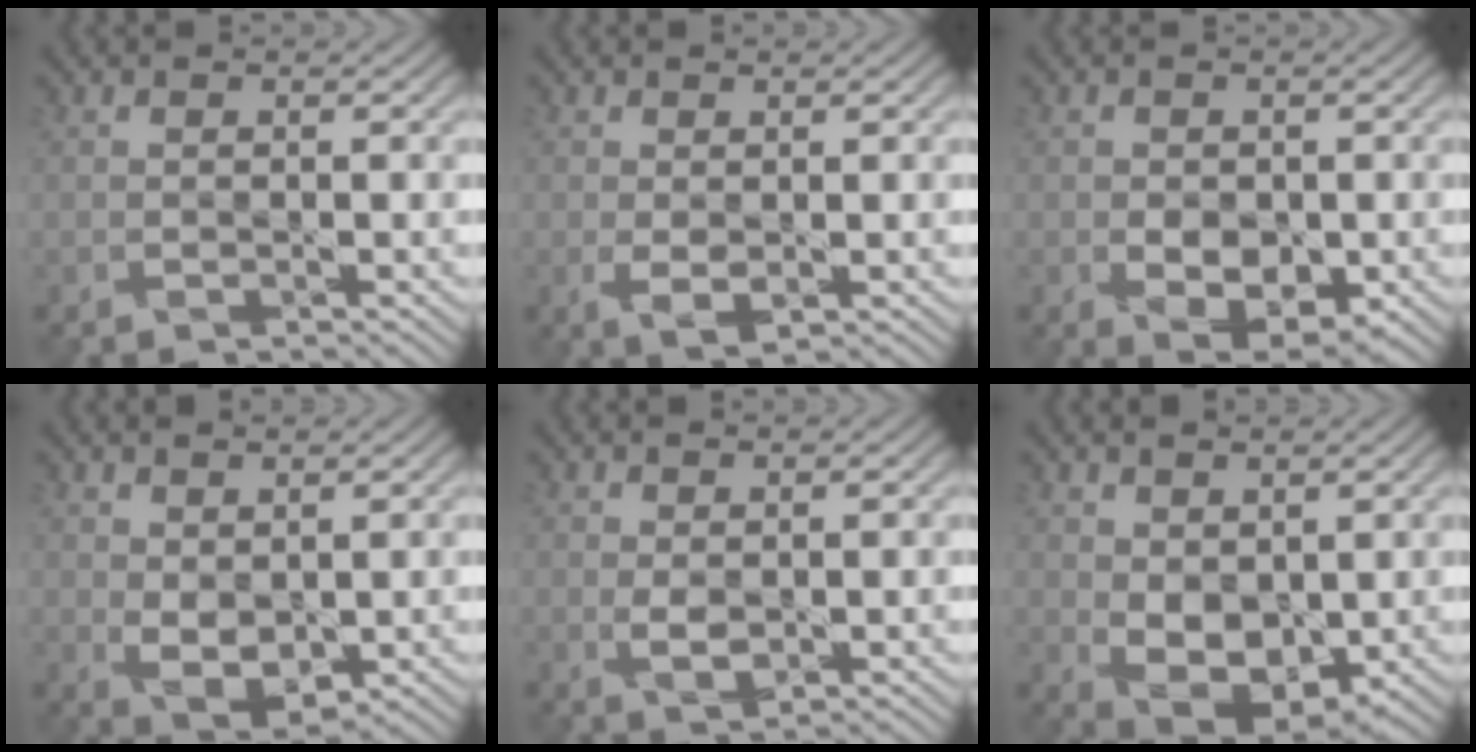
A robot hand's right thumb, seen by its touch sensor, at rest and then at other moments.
{"total": 2.6, "force": [-0.2, 1.5, 2.1], "torque": [-0.054, -0.010, 0.001]}
{"total": 4.5, "force": [-1.0, 3.0, 3.2], "torque": [-0.056, -0.010, -0.017]}
{"total": 4.2, "force": [0.9, 2.6, 3.1], "torque": [-0.072, -0.008, 0.021]}
{"total": 2.2, "force": [0.3, 1.3, 1.7], "torque": [-0.038, -0.002, 0.008]}
{"total": 6.3, "force": [0.9, 4.2, 4.6], "torque": [-0.096, -0.015, 0.021]}